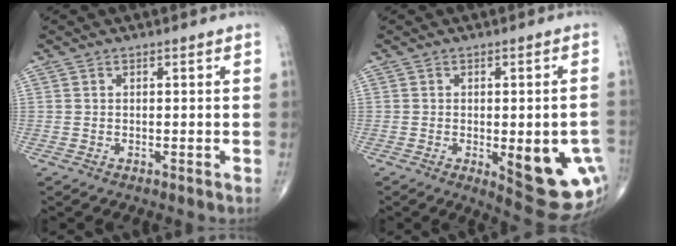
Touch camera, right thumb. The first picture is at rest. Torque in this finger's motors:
{"motor_torque": [1.51, 1.35, 0.60, -0.72, 0.23]}